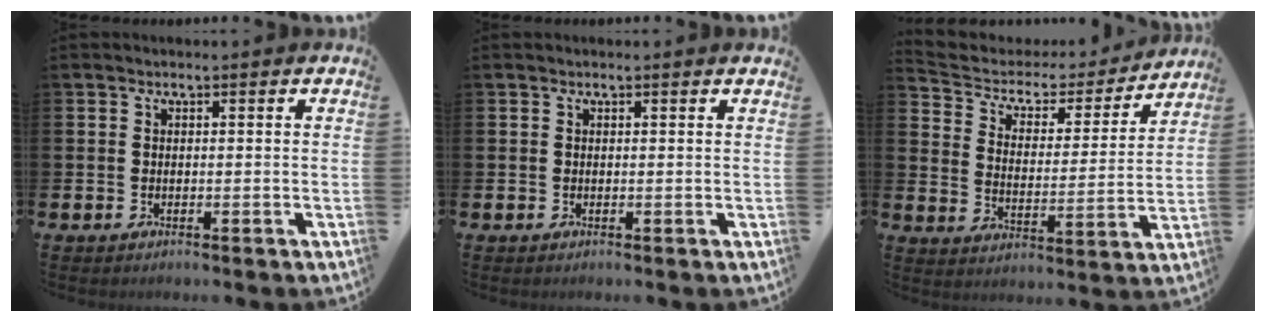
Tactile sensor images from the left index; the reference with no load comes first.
{"total": 0.0}
{"total": 4.8, "force": [4.0, 2.5, 1.2], "torque": [-0.052, -0.030, 0.059]}